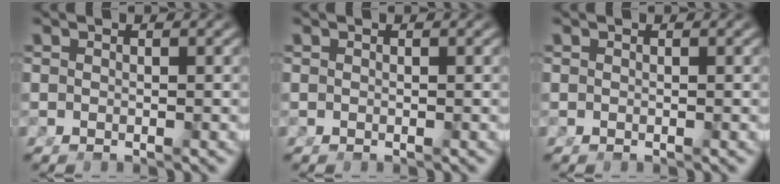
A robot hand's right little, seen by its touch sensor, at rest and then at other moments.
{"total": 0.0}
{"total": 0.0}